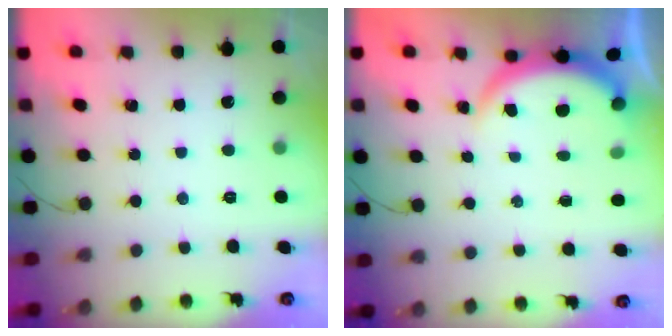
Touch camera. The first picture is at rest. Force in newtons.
{"total": 4.0, "press": 4.0, "slide": 0.2}